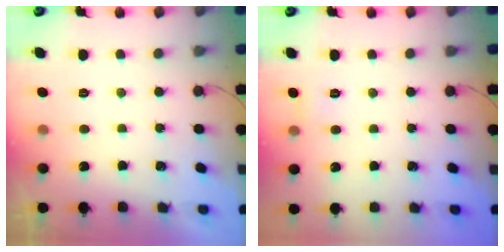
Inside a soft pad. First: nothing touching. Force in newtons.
{"total": 4.8, "press": 4.6, "slide": 1.3}